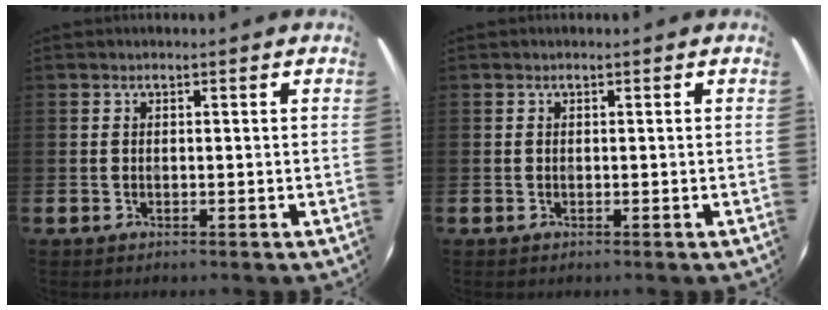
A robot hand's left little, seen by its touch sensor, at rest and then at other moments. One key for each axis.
{"total": 0.0}